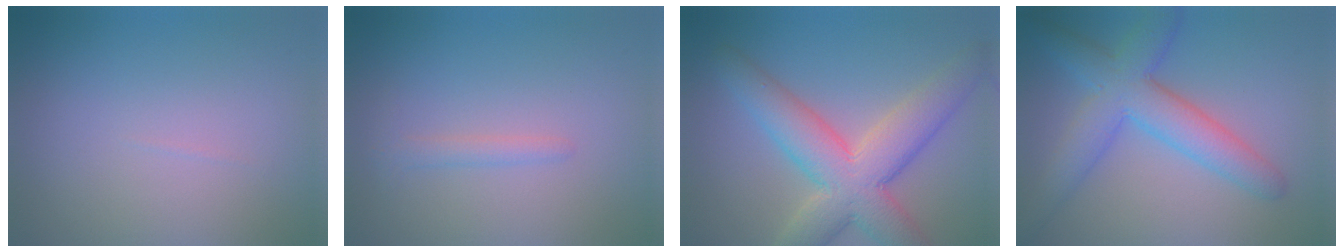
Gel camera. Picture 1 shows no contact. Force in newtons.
{"total": 1.3, "press": 1.3, "slide": 0.1}
{"total": 8.6, "press": 8.6, "slide": 0.6}
{"total": 6.5, "press": 6.5, "slide": 0.3}